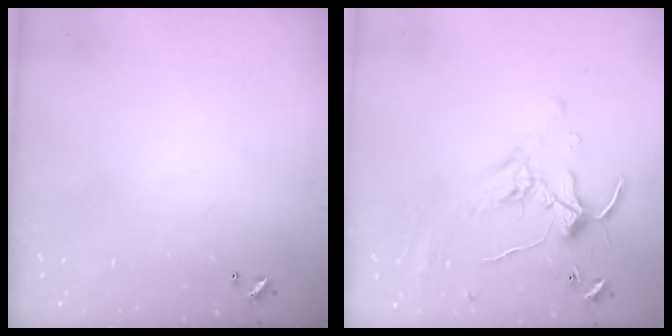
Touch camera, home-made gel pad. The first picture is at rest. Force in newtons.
{"total": 1.0, "press": 0.5, "slide": 0.8}